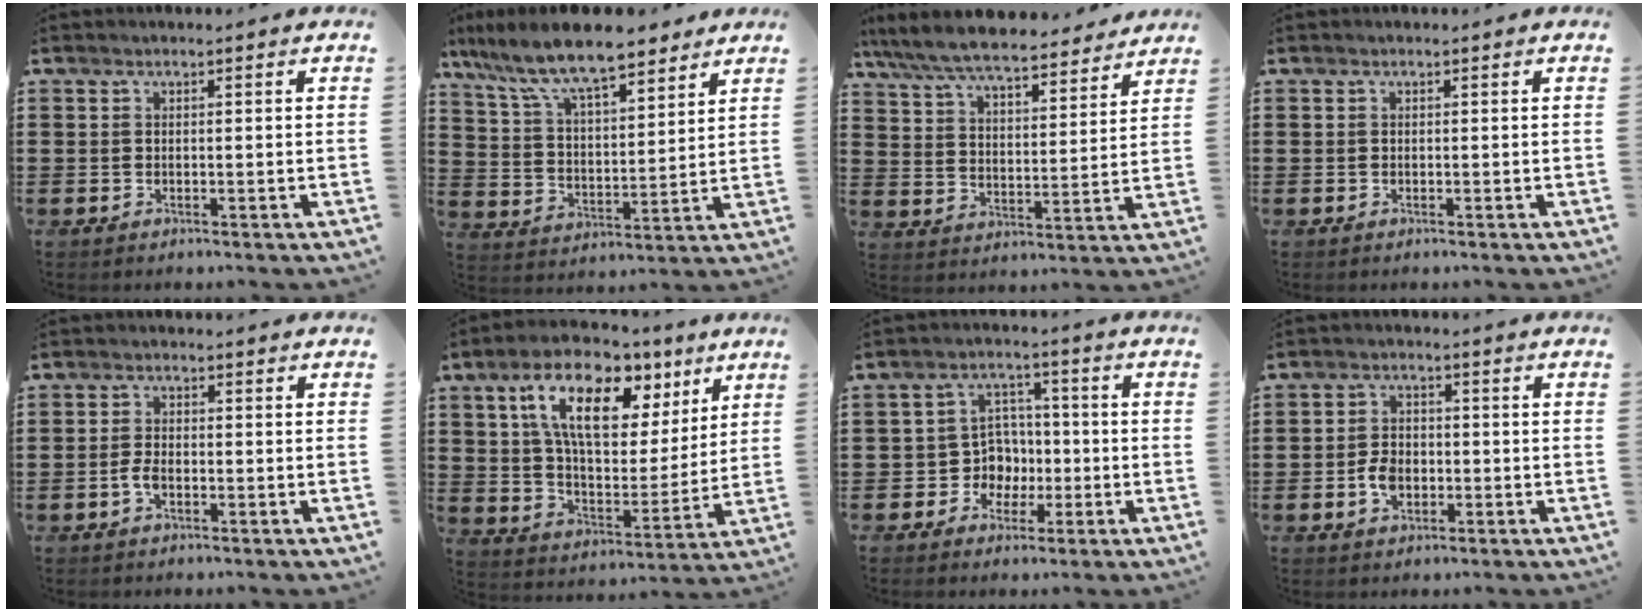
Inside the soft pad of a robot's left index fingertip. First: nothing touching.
{"total": 10.5, "force": [8.8, 2.2, 5.4], "torque": [-0.137, -0.033, 0.154]}
{"total": 7.9, "force": [7.3, 0.8, 2.8], "torque": [-0.085, -0.043, 0.128]}
{"total": 0.0}
{"total": 2.5, "force": [-0.9, 1.2, 2.1], "torque": [-0.054, -0.003, -0.020]}
{"total": 14.0, "force": [7.8, 6.4, 9.6], "torque": [-0.191, -0.013, 0.135]}
{"total": 5.8, "force": [-1.1, 5.4, 1.8], "torque": [-0.051, 0.012, -0.019]}
{"total": 3.9, "force": [-1.1, 2.7, 2.6], "torque": [-0.064, -0.001, -0.025]}